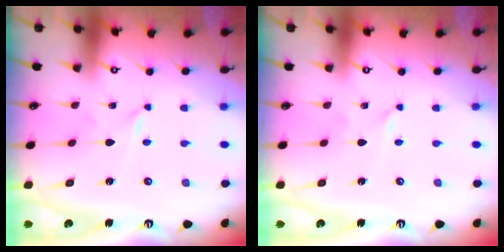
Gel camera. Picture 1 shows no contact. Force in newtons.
{"total": 0.0}